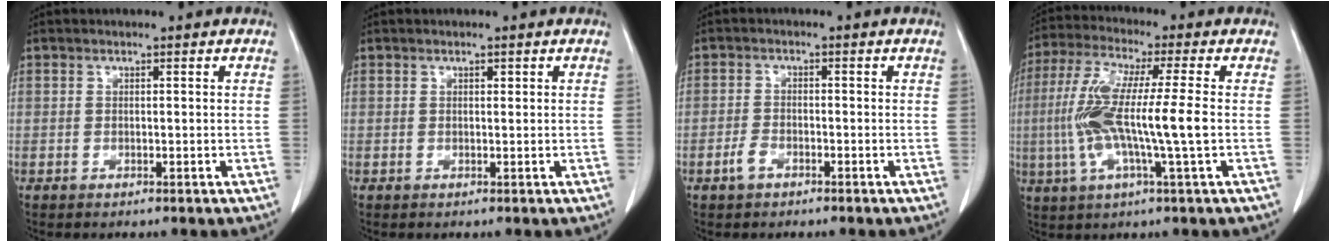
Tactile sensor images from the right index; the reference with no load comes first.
{"total": 0.6, "force": [0.3, 0.2, 0.4], "torque": [-0.008, -0.001, 0.006]}
{"total": 2.4, "force": [-1.5, 1.2, 1.3], "torque": [-0.030, 0.003, -0.027]}
{"total": 11.8, "force": [-1.0, 0.3, 11.8], "torque": [-0.246, 0.002, -0.025]}